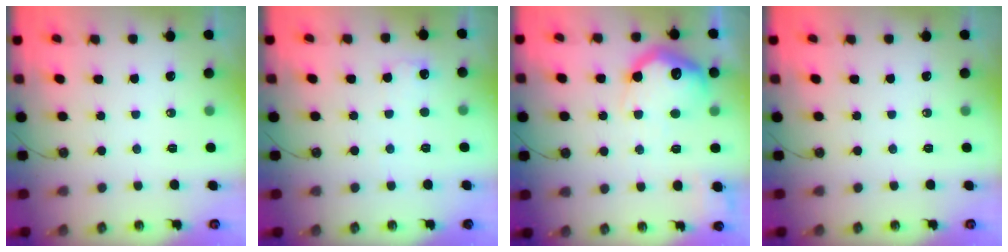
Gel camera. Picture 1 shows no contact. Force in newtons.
{"total": 5.2, "press": 5.0, "slide": 1.1}
{"total": 20.9, "press": 20.9, "slide": 1.4}
{"total": 0.0}